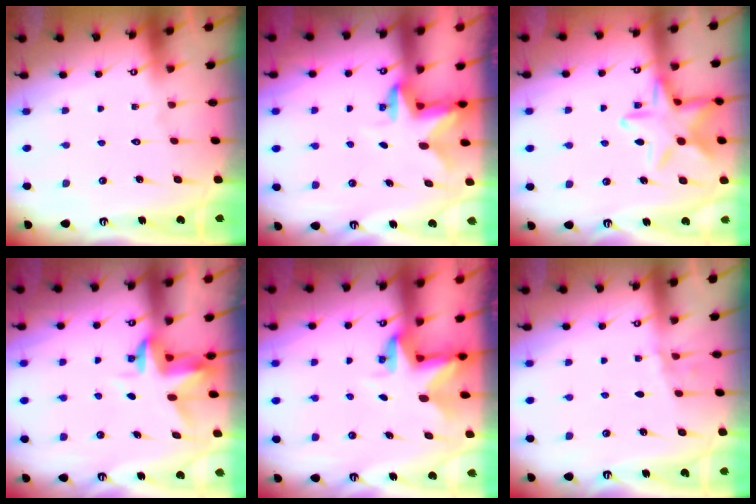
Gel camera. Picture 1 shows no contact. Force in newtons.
{"total": 2.5, "press": 2.5, "slide": 0.5}
{"total": 15.6, "press": 15.6, "slide": 0.9}
{"total": 3.3, "press": 3.2, "slide": 0.4}
{"total": 3.5, "press": 3.5, "slide": 0.2}
{"total": 2.4, "press": 2.3, "slide": 0.3}